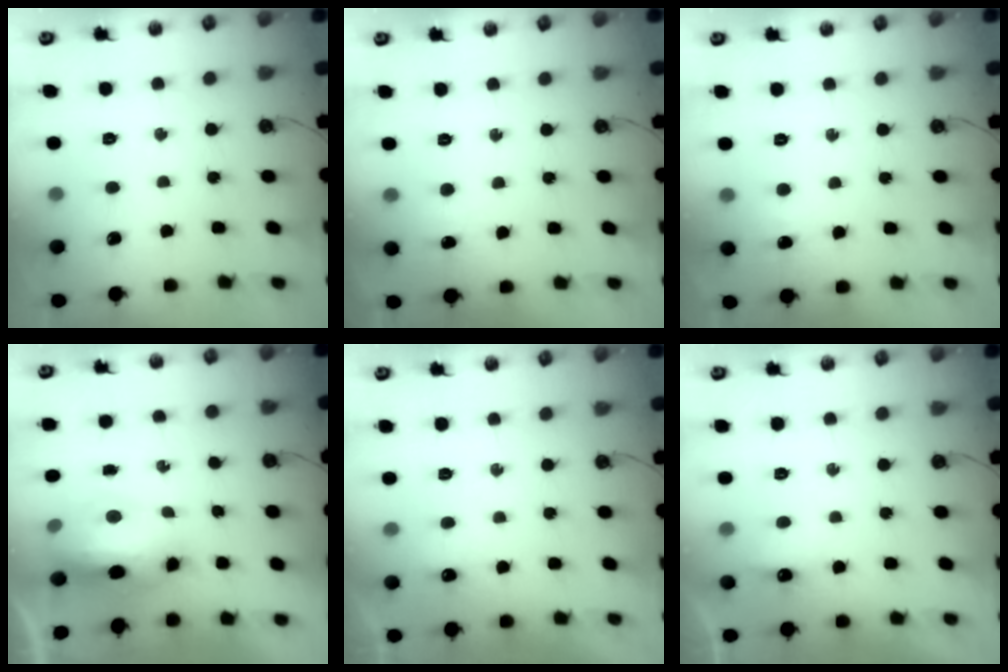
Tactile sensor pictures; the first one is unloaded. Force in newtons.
{"total": 2.3, "press": 2.0, "slide": 1.0}
{"total": 4.2, "press": 4.1, "slide": 0.9}
{"total": 11.7, "press": 11.5, "slide": 1.9}
{"total": 3.2, "press": 3.1, "slide": 0.5}
{"total": 5.2, "press": 5.1, "slide": 1.0}